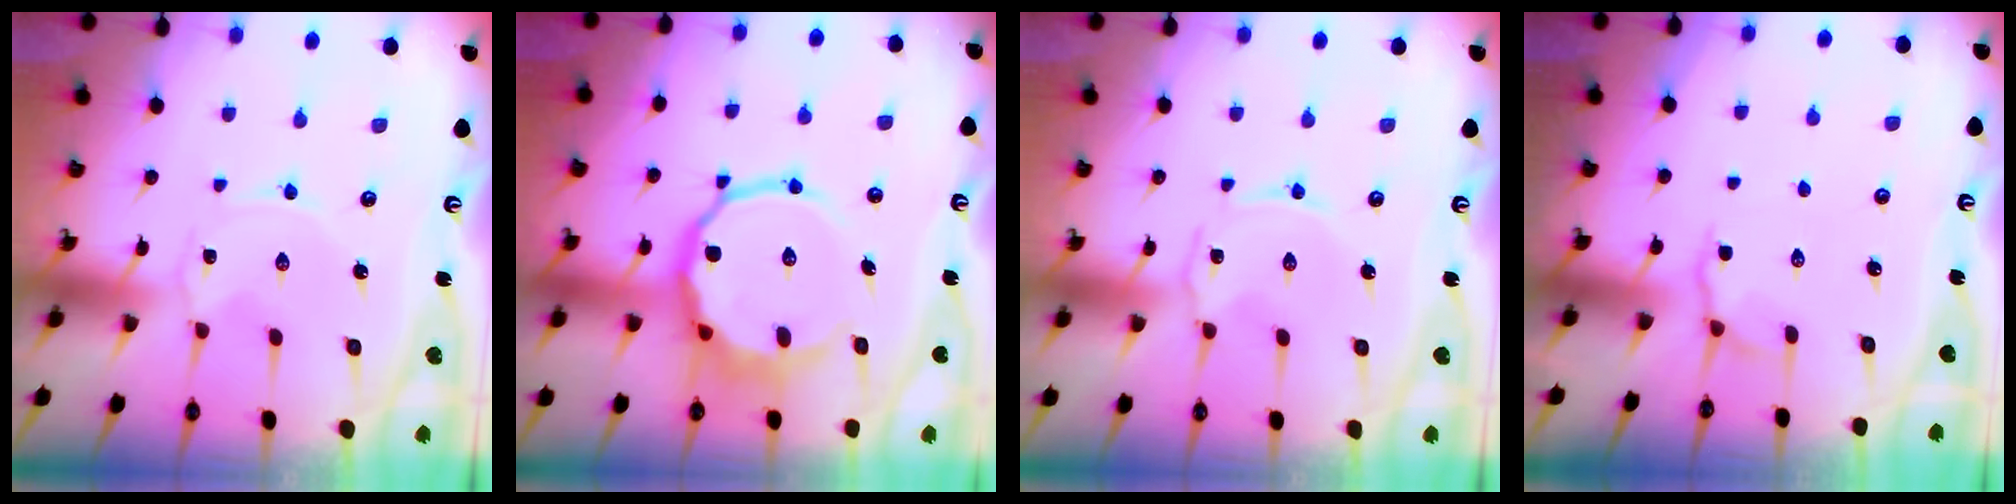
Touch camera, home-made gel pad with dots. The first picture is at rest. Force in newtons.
{"total": 13.0, "press": 12.8, "slide": 2.6}
{"total": 1.4, "press": 1.3, "slide": 0.5}
{"total": 4.4, "press": 4.0, "slide": 1.8}